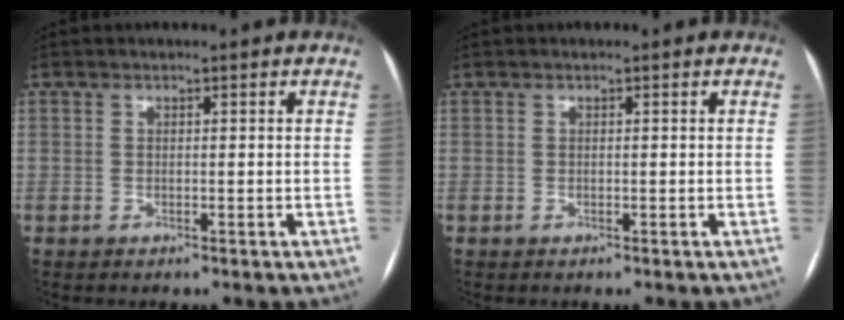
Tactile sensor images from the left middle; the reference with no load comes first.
{"total": 0.0}